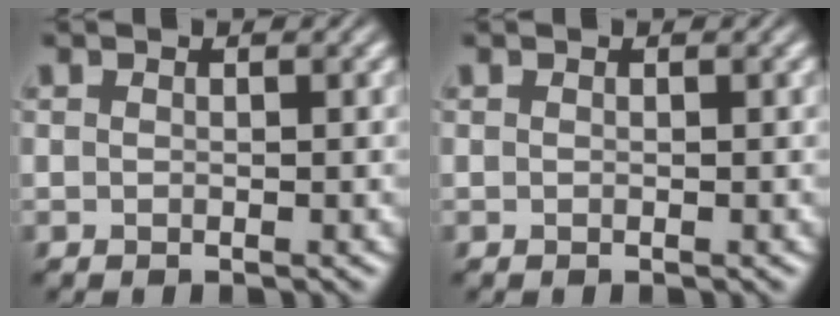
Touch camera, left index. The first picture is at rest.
{"total": 0.0}